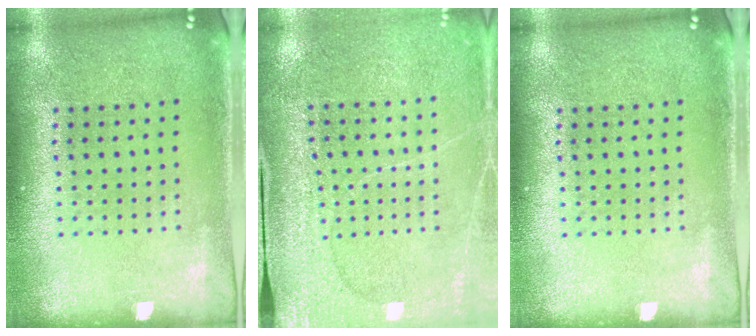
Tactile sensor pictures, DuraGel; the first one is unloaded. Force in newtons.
{"total": 3.0, "press": 3.0, "slide": 0.1}
{"total": 0.0}